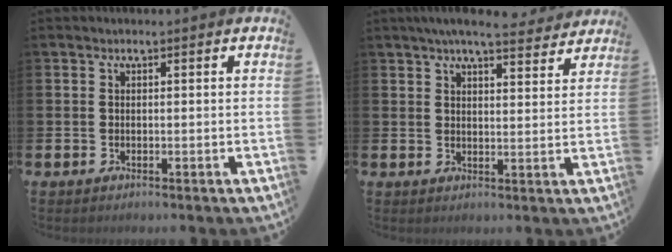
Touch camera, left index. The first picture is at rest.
{"total": 5.8, "force": [5.3, 0.7, 2.2], "torque": [-0.046, -0.020, 0.093]}